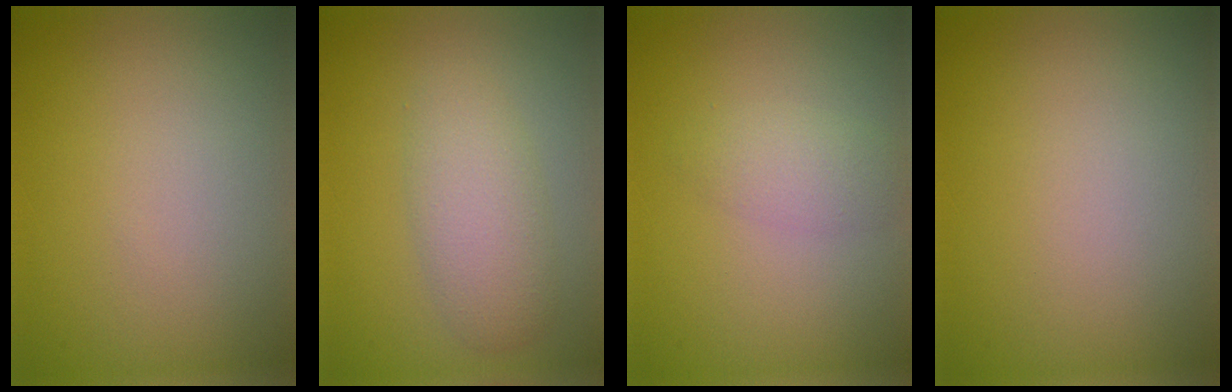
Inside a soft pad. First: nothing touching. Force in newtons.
{"total": 2.2, "press": 2.2, "slide": 0.2}
{"total": 1.9, "press": 1.9, "slide": 0.1}
{"total": 0.0}